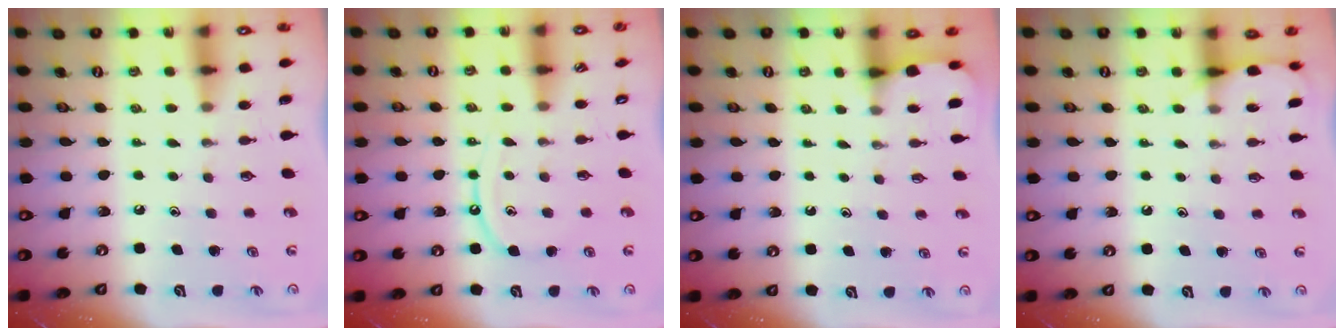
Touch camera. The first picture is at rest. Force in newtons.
{"total": 8.8, "press": 8.8, "slide": 0.6}
{"total": 2.2, "press": 2.2, "slide": 0.3}
{"total": 5.8, "press": 5.8, "slide": 0.7}